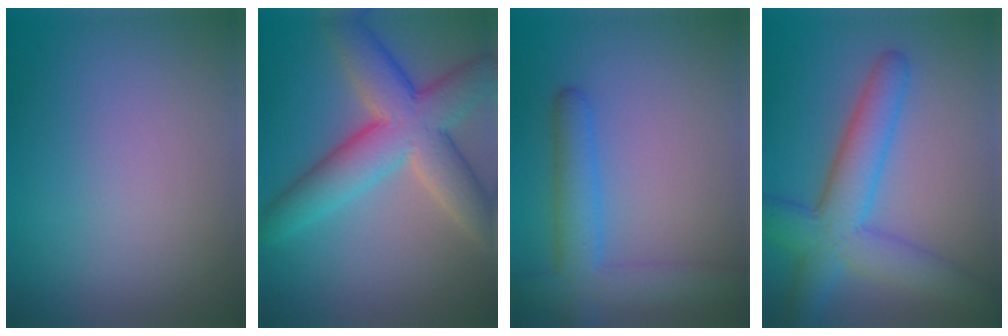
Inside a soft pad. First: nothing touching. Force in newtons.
{"total": 8.7, "press": 8.7, "slide": 0.3}
{"total": 4.7, "press": 4.7, "slide": 0.3}
{"total": 6.8, "press": 6.8, "slide": 0.2}